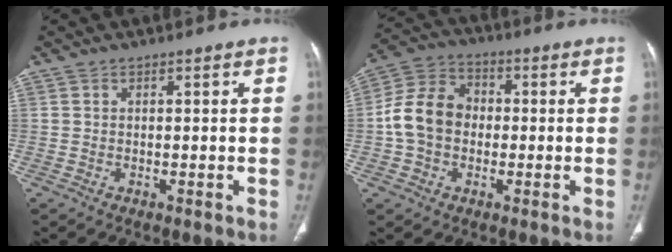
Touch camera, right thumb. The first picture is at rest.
{"total": 12.1, "force": [-0.4, 9.6, 7.3], "torque": [-0.126, 0.034, -0.016]}